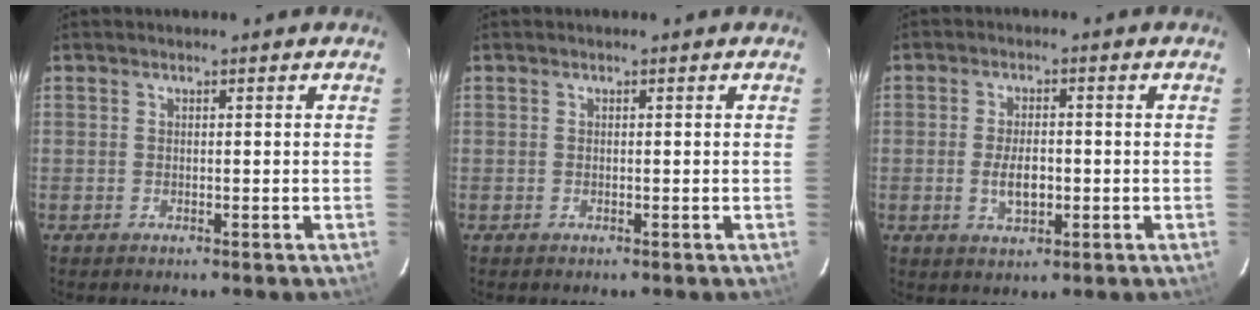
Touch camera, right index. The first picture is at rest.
{"total": 0.0}
{"total": 5.1, "force": [-1.0, 2.5, 4.3], "torque": [-0.085, -0.002, -0.014]}